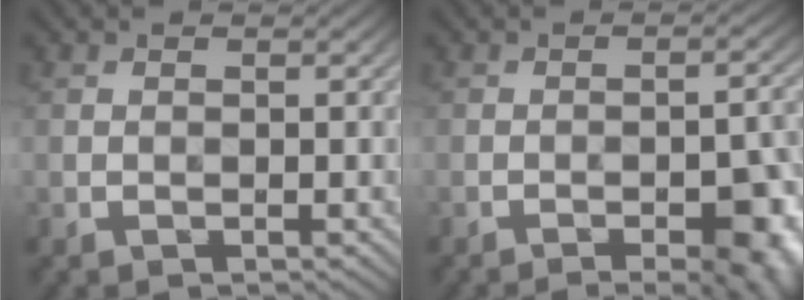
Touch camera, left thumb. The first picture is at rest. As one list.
[{"total": 9.1, "force": [-4.8, 2.5, 7.3], "torque": [-0.104, 0.005, -0.053]}]